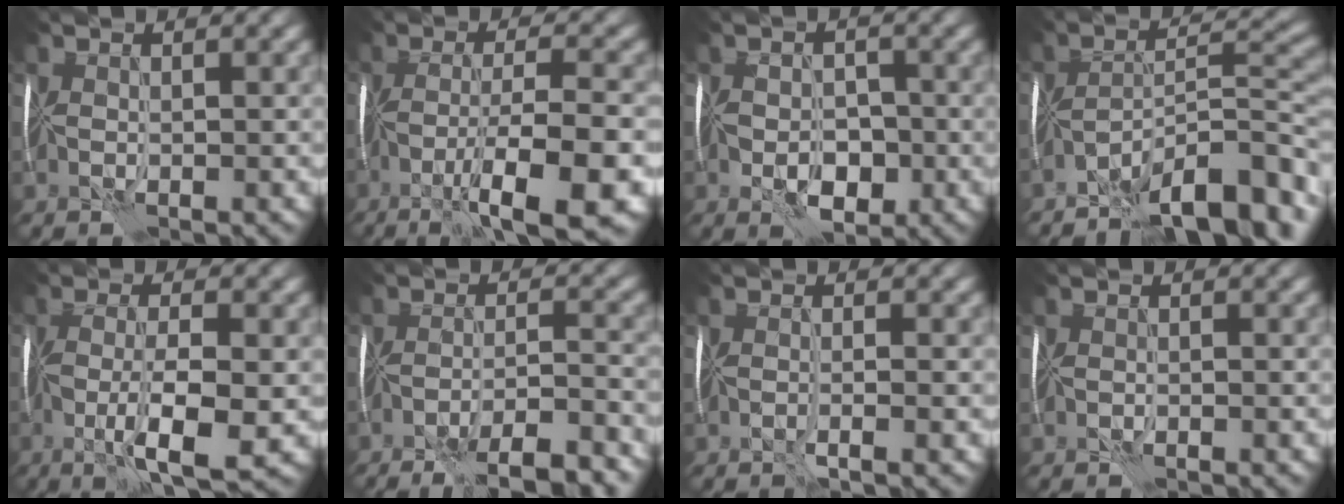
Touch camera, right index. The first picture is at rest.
{"total": 9.9, "force": [-5.0, 1.6, 8.3], "torque": [-0.132, 0.000, -0.088]}
{"total": 3.6, "force": [-1.5, 2.1, 2.5], "torque": [-0.032, 0.002, -0.031]}
{"total": 10.5, "force": [-7.4, 2.7, 6.9], "torque": [-0.087, 0.016, -0.138]}
{"total": 5.8, "force": [-1.7, 1.1, 5.5], "torque": [-0.102, 0.002, -0.036]}
{"total": 7.9, "force": [-6.3, 1.2, 4.6], "torque": [-0.060, -0.005, -0.089]}
{"total": 1.1, "force": [-0.6, -0.7, 0.6], "torque": [-0.006, -0.003, -0.019]}
{"total": 0.8, "force": [-0.6, -0.4, -0.2], "torque": [0.004, 0.000, -0.016]}